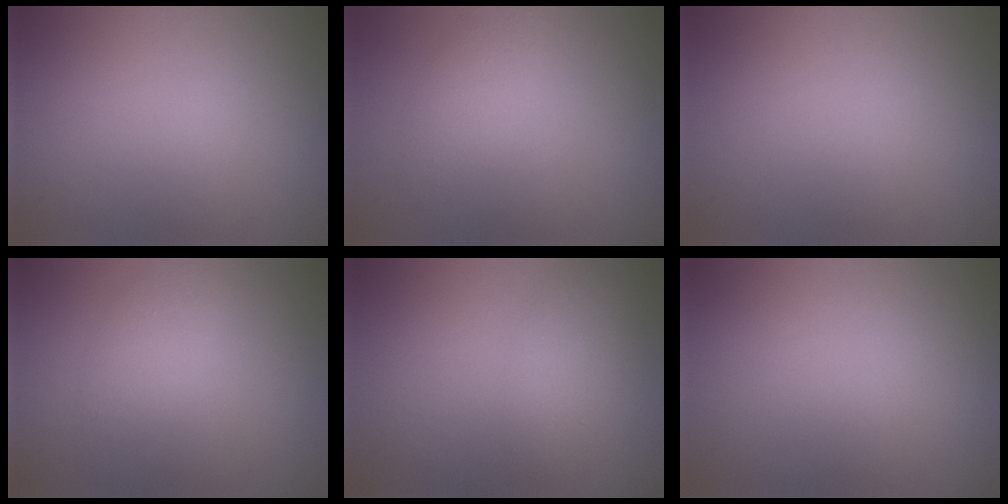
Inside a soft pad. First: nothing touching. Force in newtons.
{"total": 2.1, "press": 2.1, "slide": 0.1}
{"total": 0.0}
{"total": 2.1, "press": 2.1, "slide": 0.2}
{"total": 2.2, "press": 2.2, "slide": 0.1}
{"total": 0.0}